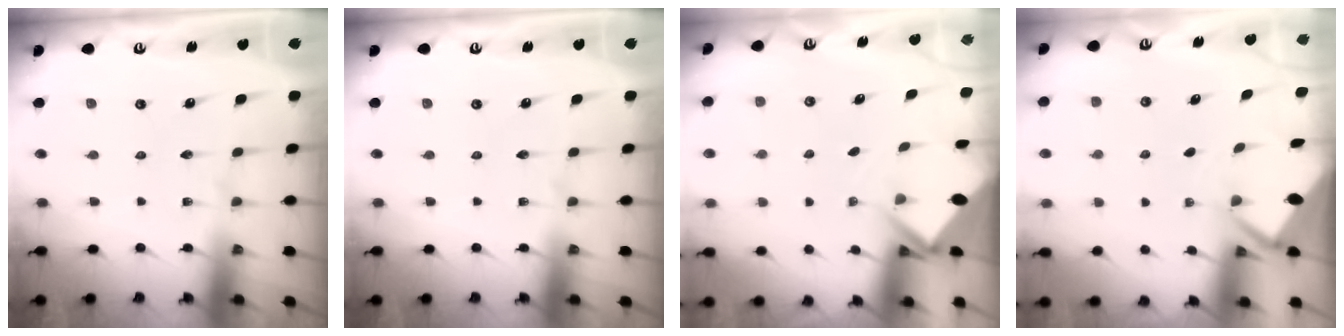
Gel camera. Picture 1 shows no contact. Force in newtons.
{"total": 0.0}
{"total": 2.8, "press": 2.8, "slide": 0.1}
{"total": 2.6, "press": 2.6, "slide": 0.3}